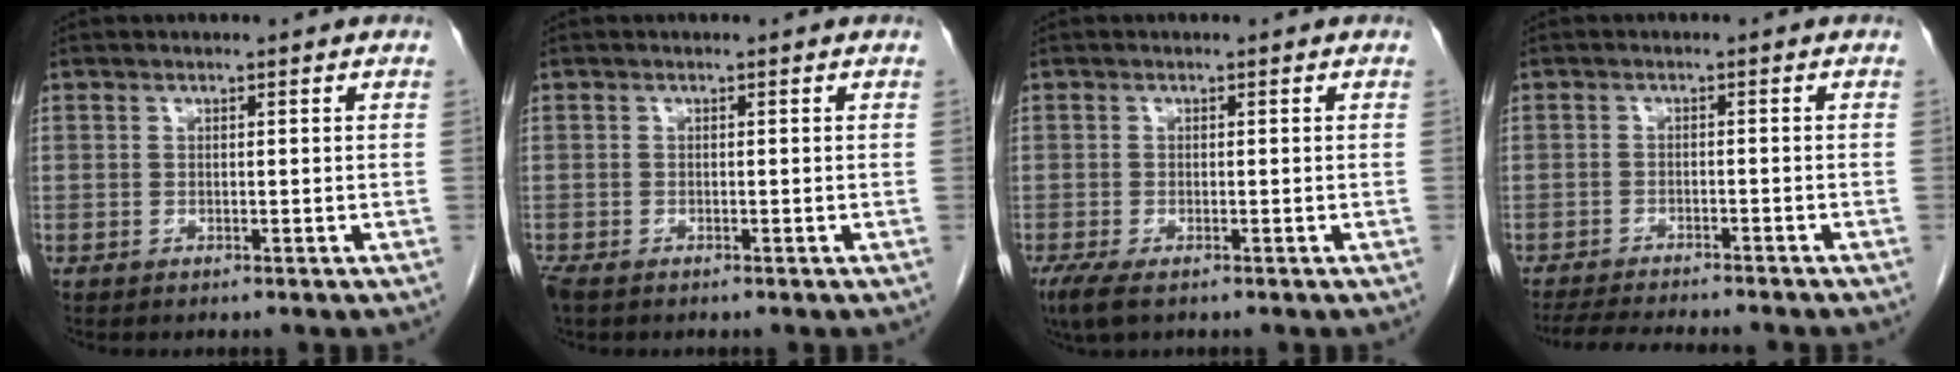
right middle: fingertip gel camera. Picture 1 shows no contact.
{"total": 2.1, "force": [-1.5, 0.9, 1.1], "torque": [-0.030, -0.007, -0.026]}
{"total": 3.6, "force": [-2.3, 1.0, 2.5], "torque": [-0.056, -0.012, -0.038]}
{"total": 11.2, "force": [-10.1, 1.1, 4.8], "torque": [-0.069, -0.016, -0.141]}